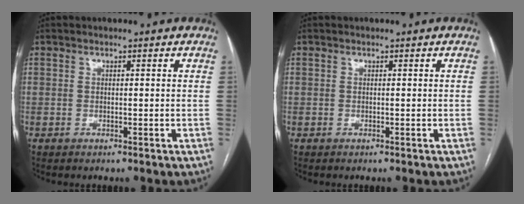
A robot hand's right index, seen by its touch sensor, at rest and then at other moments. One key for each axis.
{"total": 0.0}